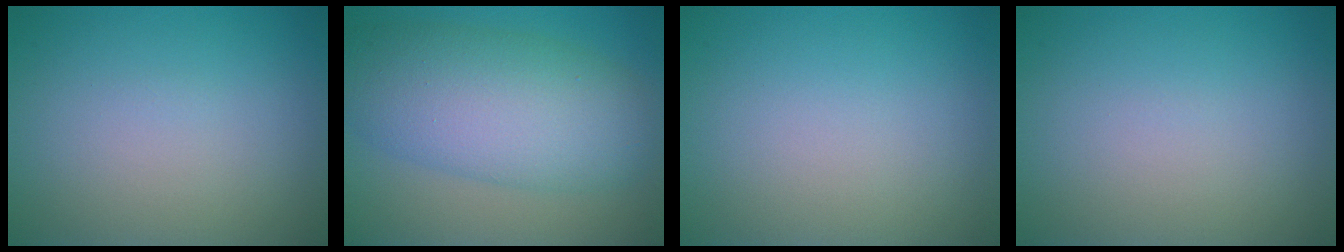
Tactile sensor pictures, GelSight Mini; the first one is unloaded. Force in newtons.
{"total": 9.1, "press": 9.1, "slide": 0.0}
{"total": 0.0}
{"total": 0.0}